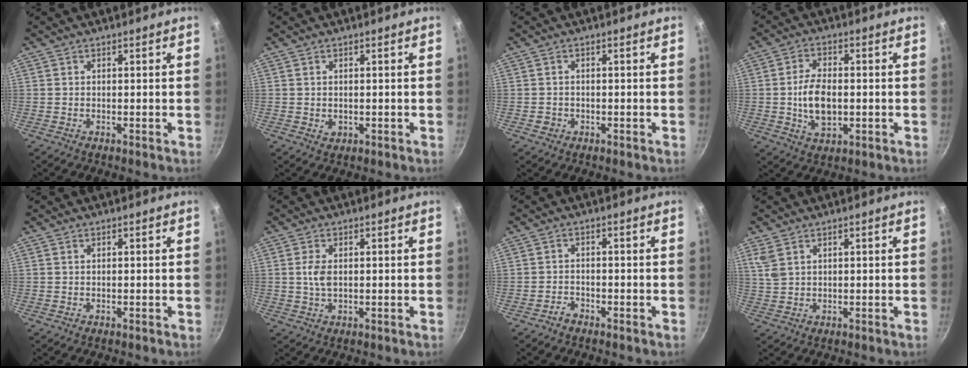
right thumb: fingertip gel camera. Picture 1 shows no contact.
{"total": 1.2, "force": [0.1, 0.9, 0.8], "torque": [-0.011, -0.002, 0.005]}
{"total": 1.6, "force": [-0.6, 1.4, 0.6], "torque": [-0.009, 0.004, -0.005]}
{"total": 8.8, "force": [-0.7, 5.1, 7.2], "torque": [-0.124, 0.006, -0.011]}
{"total": 0.0}
{"total": 3.4, "force": [0.5, 1.9, 2.8], "torque": [-0.055, -0.001, 0.009]}
{"total": 1.8, "force": [-1.5, 0.8, 0.5], "torque": [-0.005, 0.019, -0.026]}
{"total": 3.8, "force": [2.0, 2.4, 2.2], "torque": [-0.040, -0.007, 0.046]}